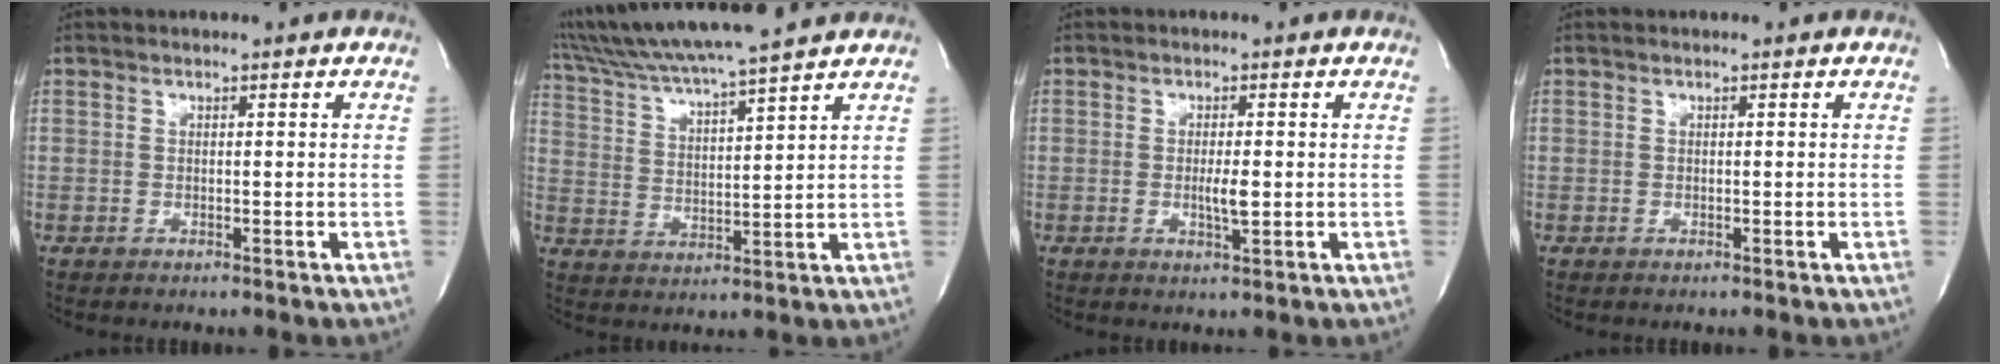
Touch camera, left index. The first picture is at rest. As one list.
[{"total": 14.2, "force": [12.4, -0.5, 6.9], "torque": [-0.134, 0.016, 0.207]}, {"total": 2.5, "force": [-0.7, 0.3, 2.4], "torque": [-0.046, -0.009, -0.012]}, {"total": 0.0}]